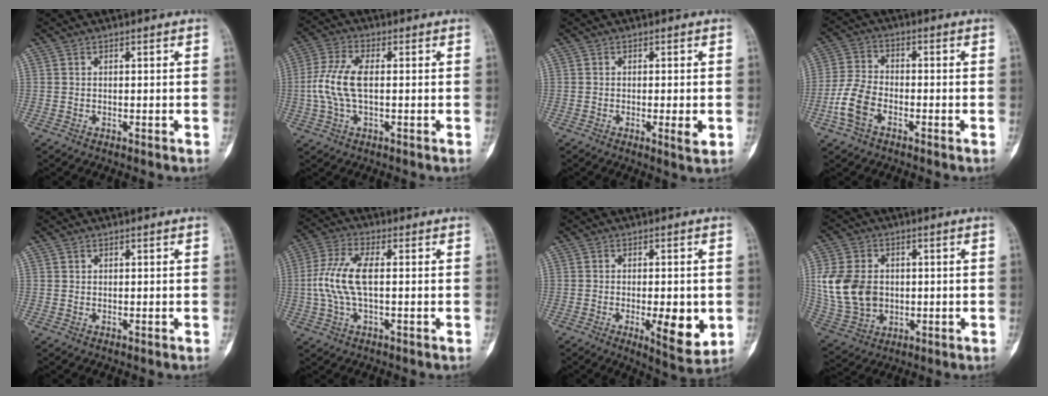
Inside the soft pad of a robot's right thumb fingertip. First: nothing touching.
{"total": 8.5, "force": [-0.1, 3.8, 7.6], "torque": [-0.185, 0.014, -0.004]}
{"total": 3.1, "force": [-0.7, 0.6, 3.0], "torque": [-0.047, -0.008, -0.009]}
{"total": 7.6, "force": [-3.2, 4.7, 5.0], "torque": [-0.110, 0.020, -0.068]}
{"total": 0.0}
{"total": 9.5, "force": [0.0, 3.9, 8.7], "torque": [-0.206, 0.016, 0.000]}
{"total": 9.3, "force": [-1.9, 3.3, 8.5], "torque": [-0.109, -0.017, -0.020]}
{"total": 13.4, "force": [0.9, 10.3, 8.5], "torque": [-0.155, 0.000, 0.031]}